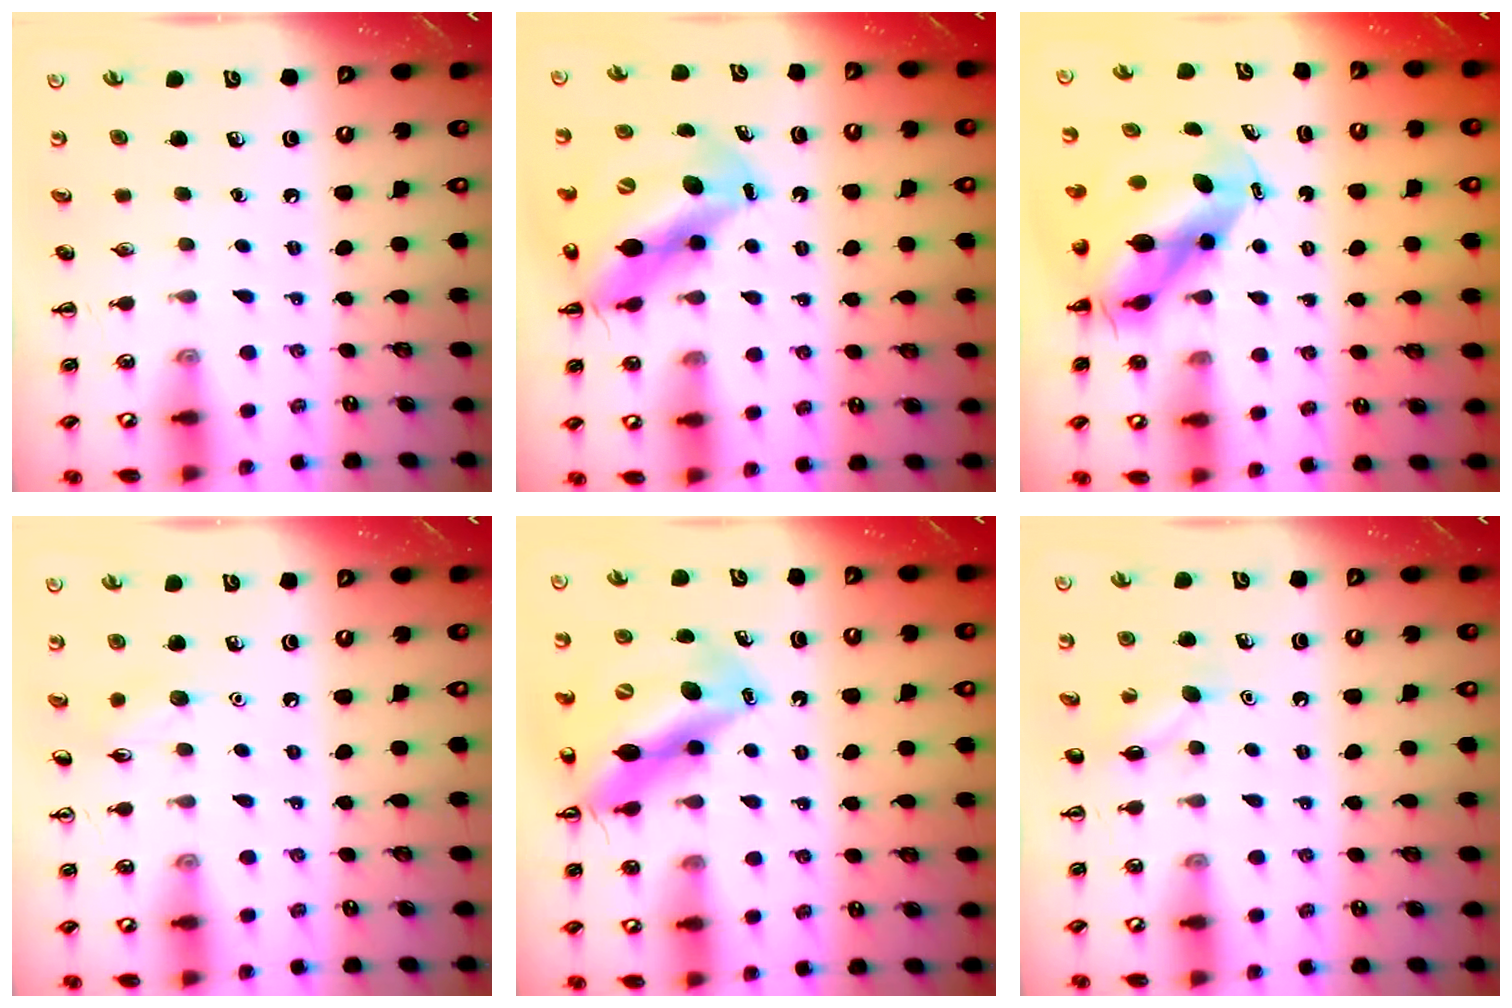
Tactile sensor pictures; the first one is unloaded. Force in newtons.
{"total": 12.1, "press": 11.7, "slide": 3.0}
{"total": 8.2, "press": 8.0, "slide": 1.9}
{"total": 6.0, "press": 5.8, "slide": 1.5}
{"total": 15.0, "press": 14.3, "slide": 4.3}
{"total": 6.4, "press": 6.2, "slide": 1.5}